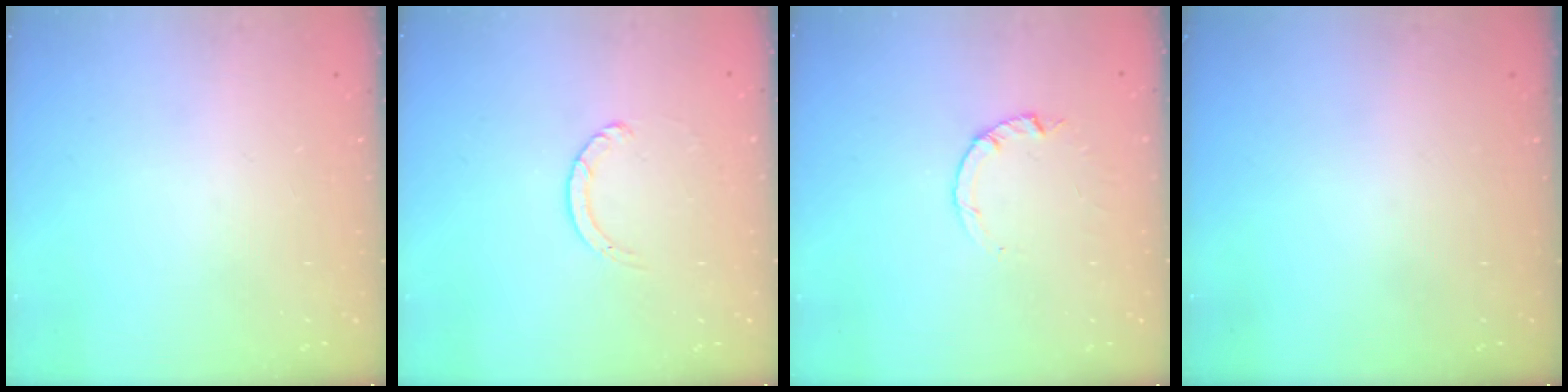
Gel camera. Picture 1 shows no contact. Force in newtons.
{"total": 1.3, "press": 1.2, "slide": 0.2}
{"total": 0.9, "press": 0.8, "slide": 0.2}
{"total": 0.0}